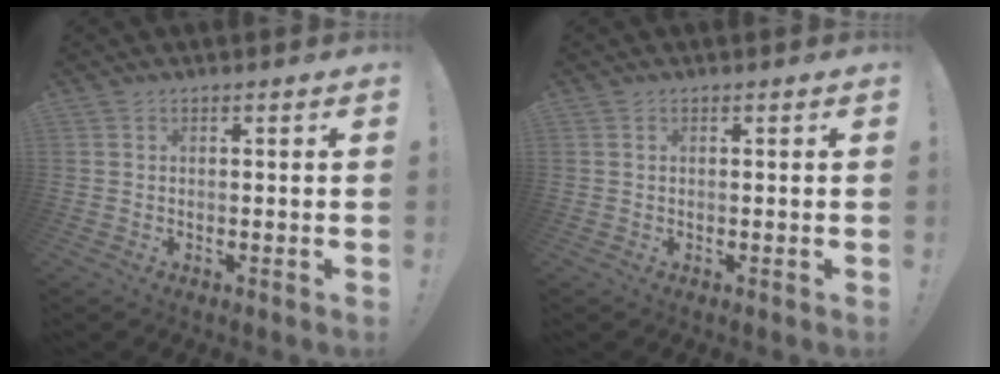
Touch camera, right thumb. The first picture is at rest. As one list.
[{"total": 0.0}]